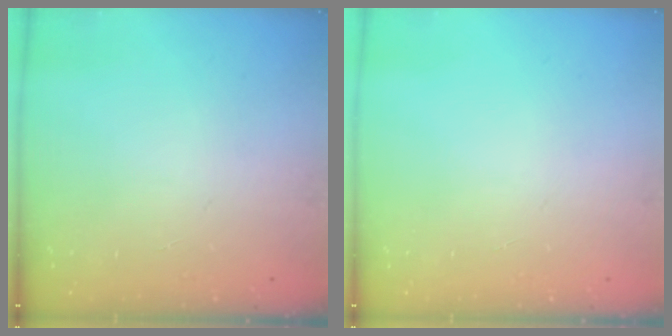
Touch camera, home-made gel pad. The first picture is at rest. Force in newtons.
{"total": 0.0}